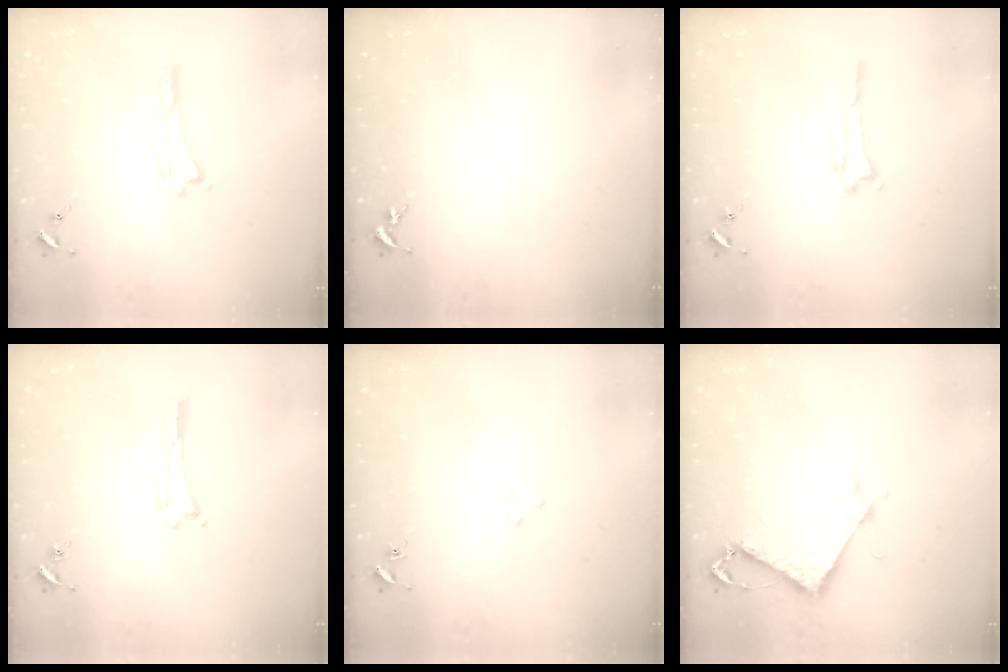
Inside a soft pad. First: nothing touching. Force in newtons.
{"total": 0.0}
{"total": 0.5, "press": 0.5, "slide": 0.1}
{"total": 0.0}
{"total": 2.2, "press": 2.2, "slide": 0.2}
{"total": 3.9, "press": 3.8, "slide": 0.3}